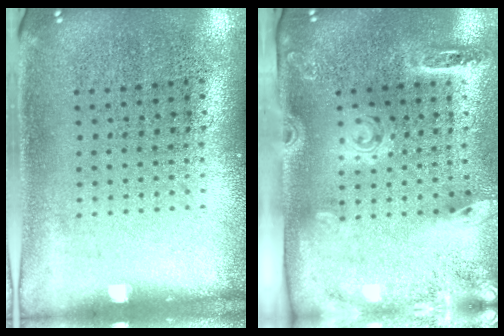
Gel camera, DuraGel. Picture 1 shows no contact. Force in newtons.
{"total": 2.6, "press": 1.9, "slide": 1.8}